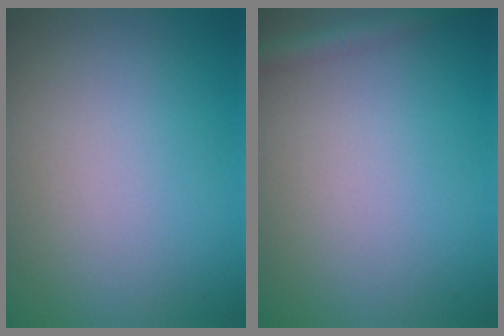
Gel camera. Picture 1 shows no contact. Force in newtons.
{"total": 1.8, "press": 1.8, "slide": 0.1}